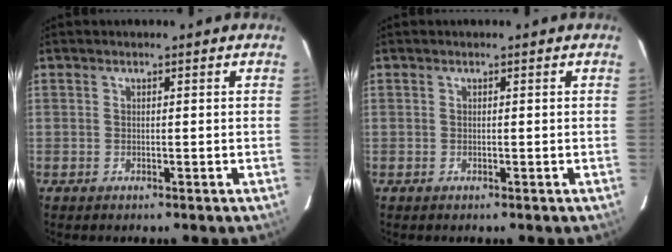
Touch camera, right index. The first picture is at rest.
{"total": 0.0}